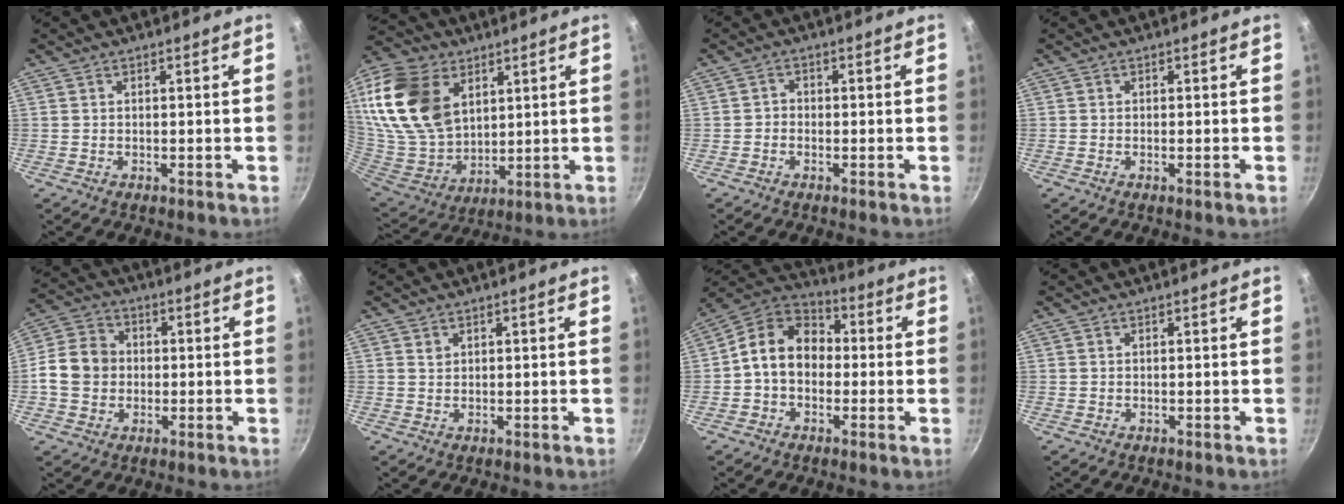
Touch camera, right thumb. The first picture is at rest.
{"total": 22.1, "force": [8.6, 14.9, 13.8], "torque": [-0.259, -0.031, 0.176]}
{"total": 1.3, "force": [-0.7, 1.0, 0.4], "torque": [-0.004, 0.007, -0.018]}
{"total": 0.9, "force": [-0.4, 0.0, 0.8], "torque": [-0.020, 0.001, -0.010]}
{"total": 9.8, "force": [-0.3, 8.3, 5.1], "torque": [-0.068, 0.015, -0.023]}
{"total": 1.0, "force": [0.6, 0.7, 0.3], "torque": [-0.002, -0.003, 0.012]}
{"total": 10.5, "force": [-0.4, 8.2, 6.5], "torque": [-0.074, 0.035, -0.029]}
{"total": 0.0}